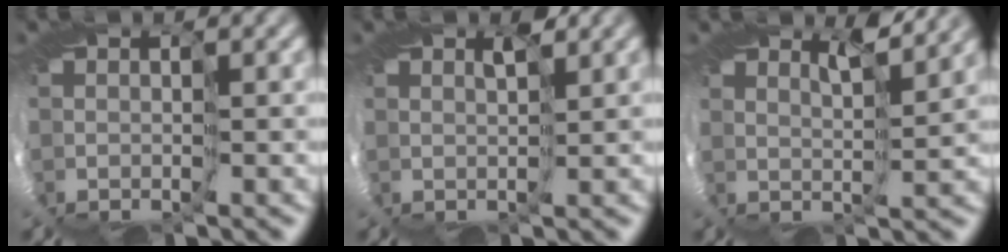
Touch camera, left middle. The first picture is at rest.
{"total": 1.2, "force": [1.1, 0.2, 0.5], "torque": [-0.010, 0.007, 0.008]}
{"total": 2.5, "force": [2.4, 0.0, 0.5], "torque": [-0.010, 0.009, 0.023]}